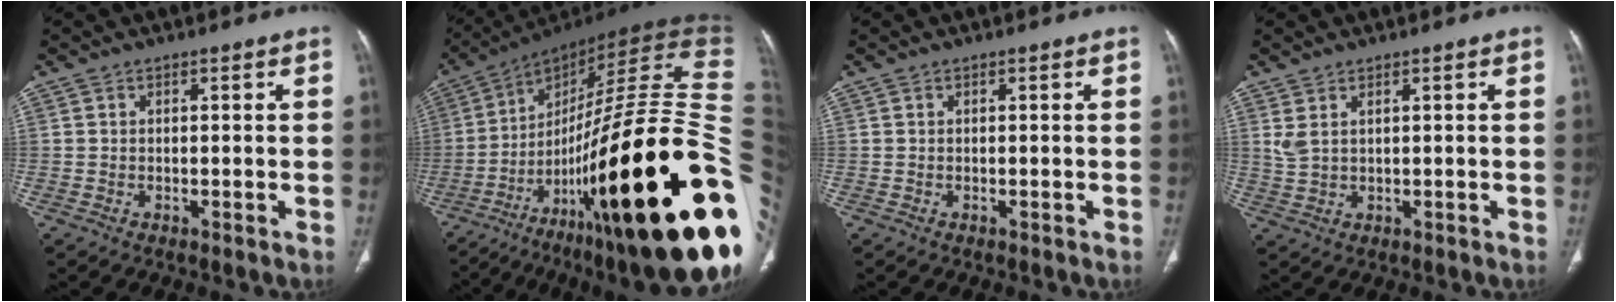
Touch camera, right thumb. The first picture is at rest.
{"total": 49.6, "force": [-12.2, 13.0, 46.3], "torque": [-0.606, 0.071, -0.188]}
{"total": 0.0}
{"total": 2.9, "force": [1.4, 1.3, 2.2], "torque": [-0.052, 0.001, 0.040]}